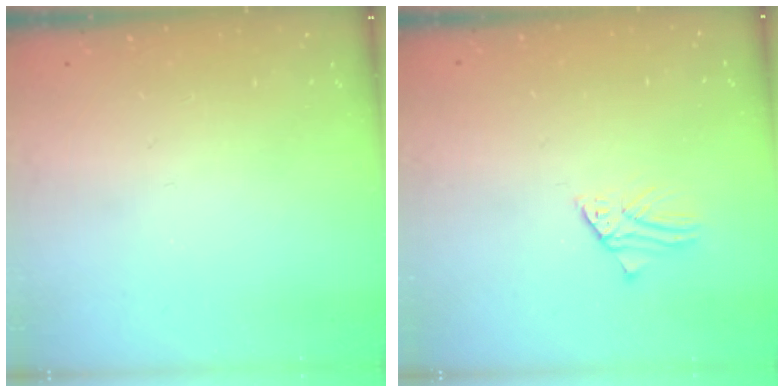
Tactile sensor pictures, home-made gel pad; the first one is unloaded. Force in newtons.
{"total": 1.3, "press": 1.3, "slide": 0.0}